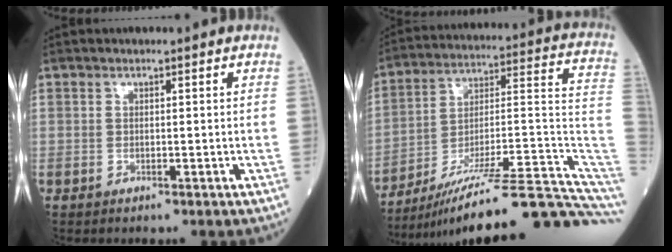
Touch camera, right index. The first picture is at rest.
{"total": 26.7, "force": [-21.1, 1.3, 16.2], "torque": [-0.149, 0.021, -0.318]}